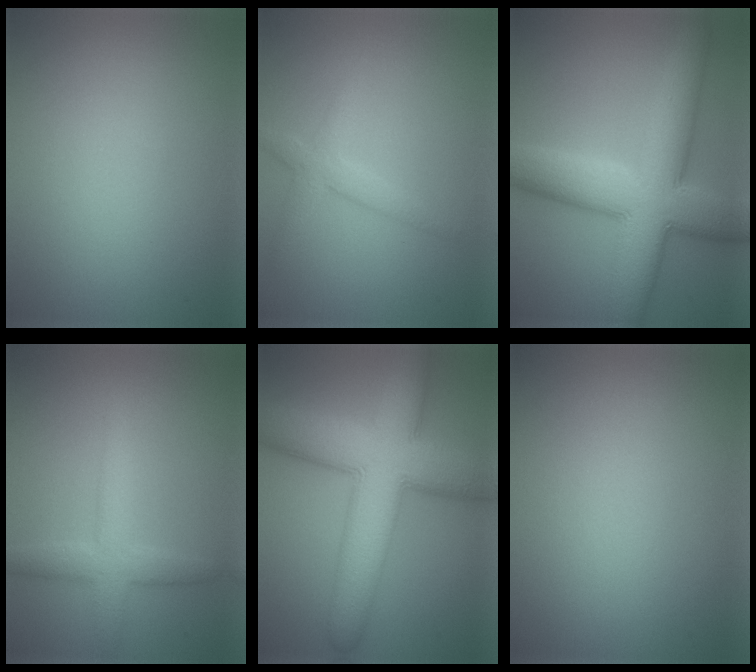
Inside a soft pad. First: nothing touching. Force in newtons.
{"total": 2.5, "press": 2.5, "slide": 0.1}
{"total": 10.8, "press": 10.8, "slide": 0.1}
{"total": 3.8, "press": 3.8, "slide": 0.2}
{"total": 11.5, "press": 11.5, "slide": 0.3}
{"total": 0.0}